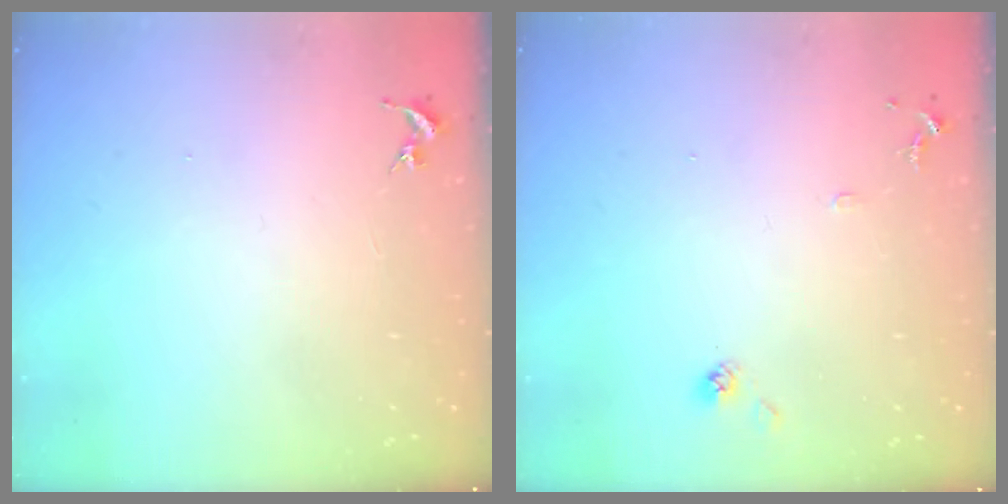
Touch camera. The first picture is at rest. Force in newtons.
{"total": 7.8, "press": 7.7, "slide": 0.6}